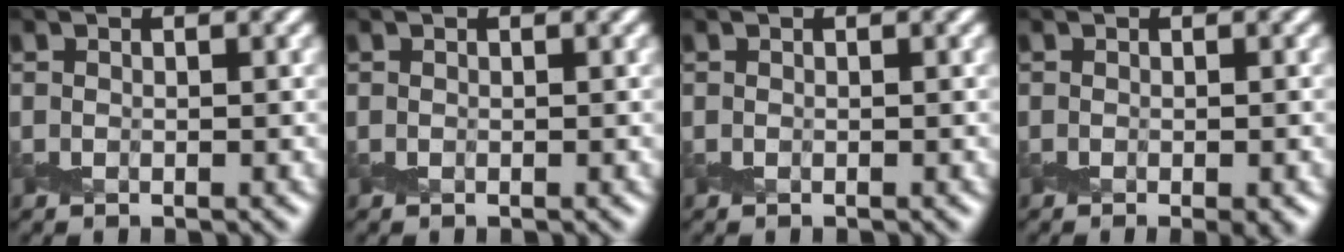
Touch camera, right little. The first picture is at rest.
{"total": 0.0}
{"total": 0.0}
{"total": 1.2, "force": [-0.8, 0.2, 0.9], "torque": [-0.015, -0.005, -0.013]}